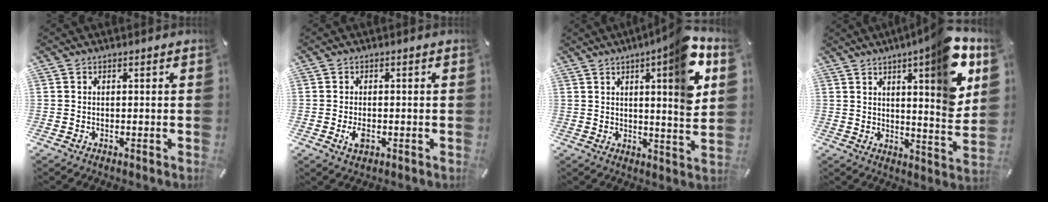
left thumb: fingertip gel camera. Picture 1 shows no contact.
{"total": 2.8, "force": [-0.7, 1.6, 2.2], "torque": [-0.052, -0.004, -0.015]}
{"total": 13.8, "force": [6.3, 2.2, 12.1], "torque": [-0.156, -0.041, 0.090]}
{"total": 15.5, "force": [8.4, 3.1, 12.7], "torque": [-0.158, -0.069, 0.126]}